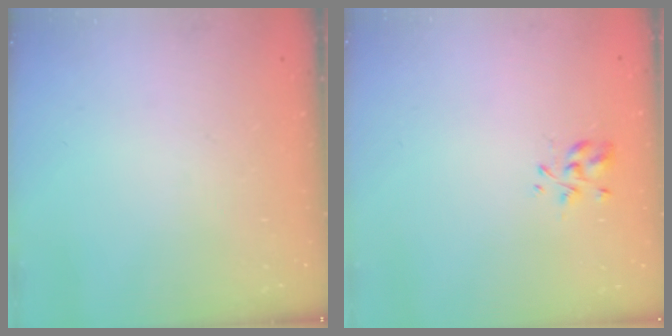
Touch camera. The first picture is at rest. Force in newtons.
{"total": 2.0, "press": 1.8, "slide": 0.9}